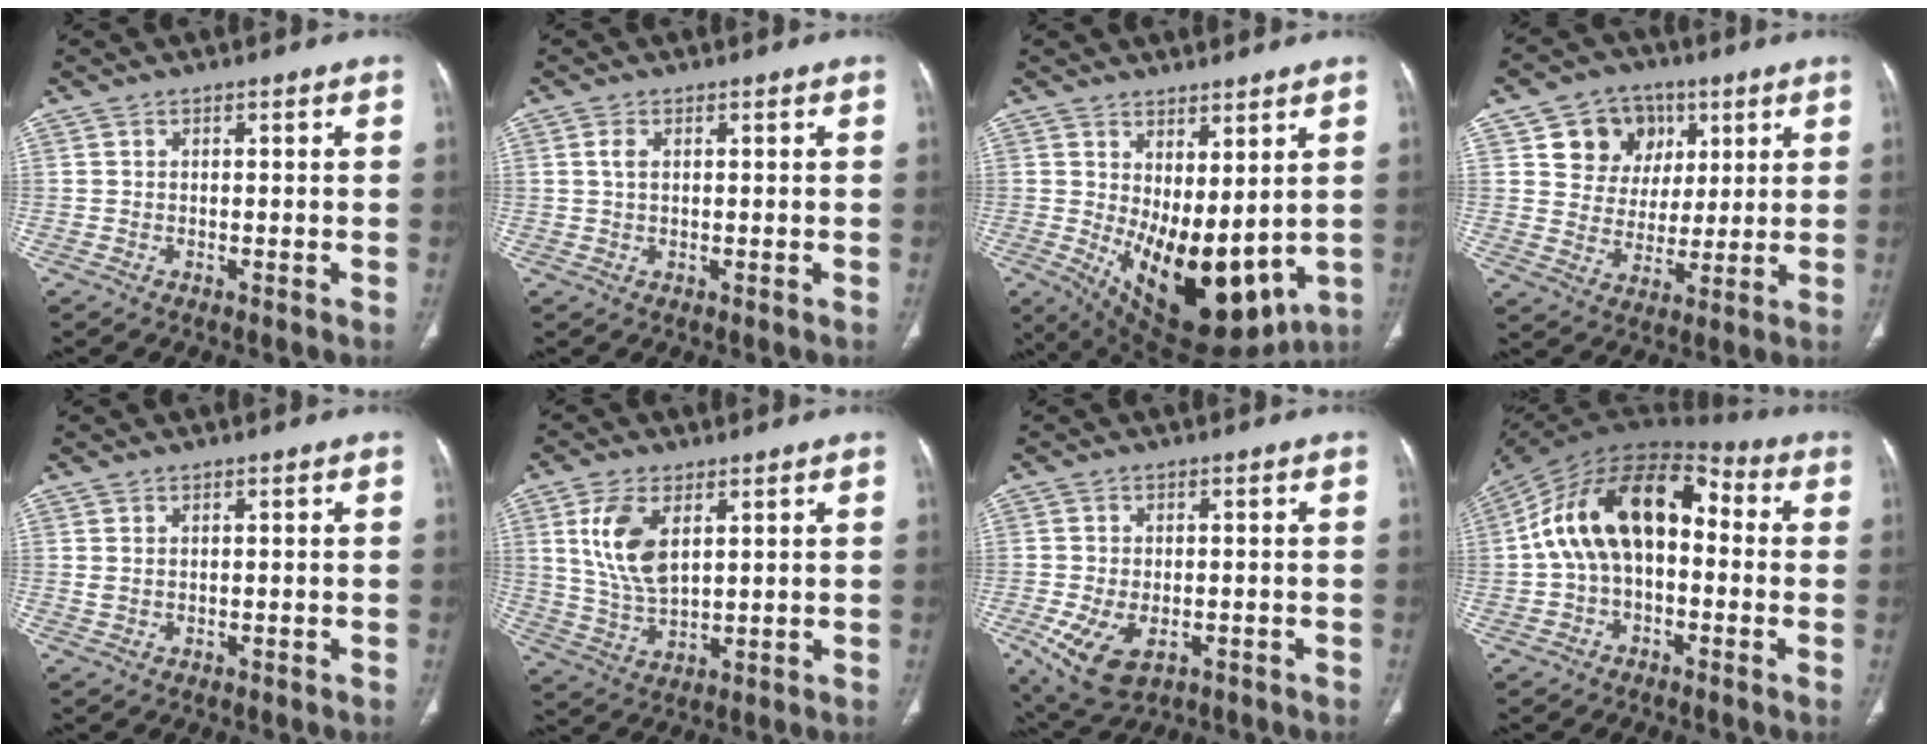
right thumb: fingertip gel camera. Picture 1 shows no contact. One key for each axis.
{"total": 2.0, "fx": 0.5, "fy": 1.1, "fz": 1.5, "tx": -0.036, "ty": 0.004, "tz": 0.013}
{"total": 17.8, "fx": 0.0, "fy": 8.7, "fz": 15.6, "tx": -0.232, "ty": -0.036, "tz": 0.036}
{"total": 11.7, "fx": 4.8, "fy": 10.1, "fz": 3.6, "tx": -0.013, "ty": -0.010, "tz": 0.082}
{"total": 1.2, "fx": 0.4, "fy": 0.8, "fz": 0.9, "tx": -0.022, "ty": 0.001, "tz": 0.015}
{"total": 10.5, "fx": 3.7, "fy": 5.5, "fz": 8.2, "tx": -0.162, "ty": -0.014, "tz": 0.080}
{"total": 9.4, "fx": -3.5, "fy": 5.6, "fz": 6.6, "tx": -0.122, "ty": 0.000, "tz": -0.046}
{"total": 18.6, "fx": 0.7, "fy": 11.3, "fz": 14.7, "tx": -0.245, "ty": 0.051, "tz": 0.003}